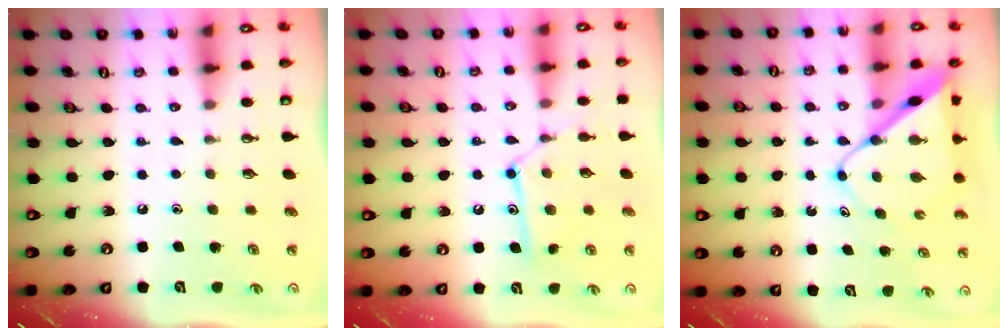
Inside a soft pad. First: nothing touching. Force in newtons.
{"total": 11.2, "press": 11.2, "slide": 0.4}
{"total": 9.8, "press": 9.8, "slide": 0.6}